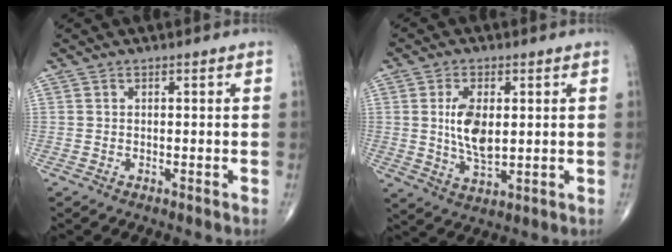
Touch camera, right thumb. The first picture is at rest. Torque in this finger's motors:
{"motor_torque": [2.52, 2.49, 1.15, -0.31, 0.12]}